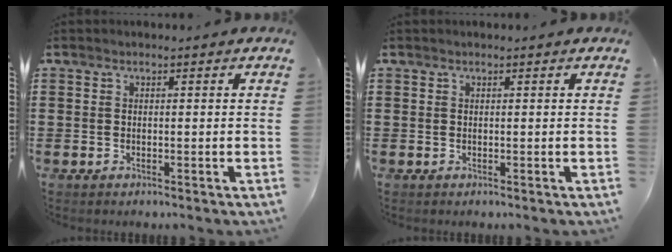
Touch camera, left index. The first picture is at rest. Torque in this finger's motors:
{"motor_torque": [-0.35, 0.09, -0.21, -0.07]}